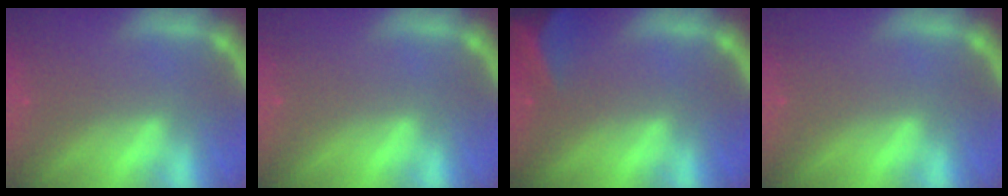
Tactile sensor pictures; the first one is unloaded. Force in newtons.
{"total": 0.0}
{"total": 8.5}
{"total": 0.0}